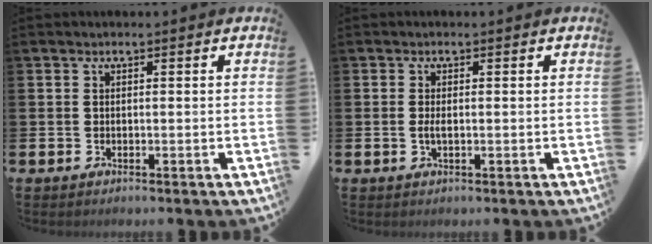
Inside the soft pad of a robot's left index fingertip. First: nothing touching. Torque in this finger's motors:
{"motor_torque": [0.38, -0.14, 0.02, 0.07]}